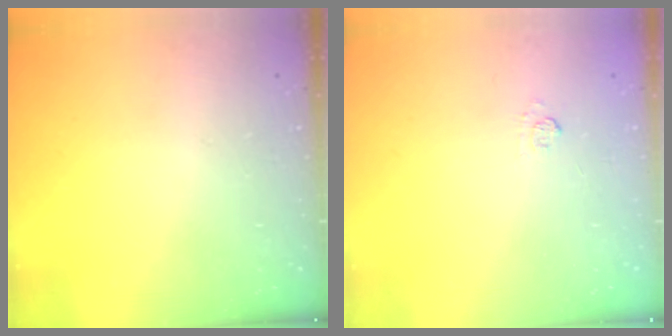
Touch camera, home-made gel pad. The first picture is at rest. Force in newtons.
{"total": 5.2, "press": 5.1, "slide": 1.2}